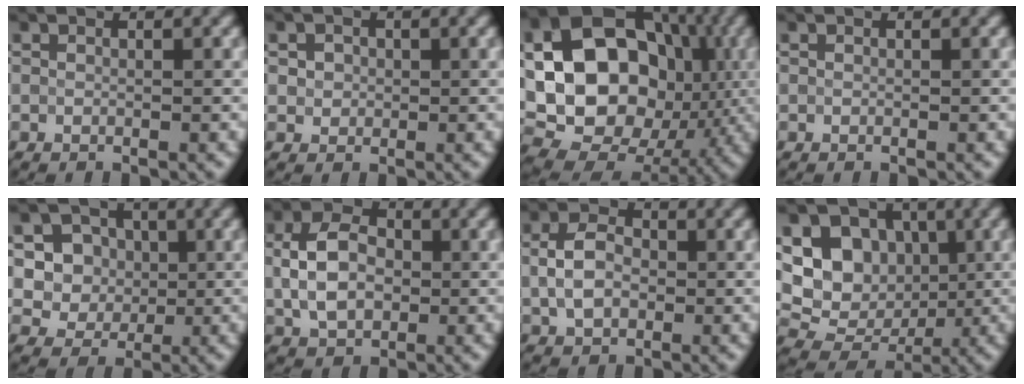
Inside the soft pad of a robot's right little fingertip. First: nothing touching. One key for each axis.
{"total": 2.2, "fx": 0.8, "fy": 1.8, "fz": 1.0, "tx": -0.015, "ty": 0.010, "tz": 0.008}
{"total": 20.2, "fx": 1.1, "fy": 16.5, "fz": 11.6, "tx": -0.208, "ty": 0.013, "tz": 0.008}
{"total": 0.0}
{"total": 5.3, "fx": 1.1, "fy": 4.7, "fz": 2.1, "tx": -0.037, "ty": 0.009, "tz": 0.017}
{"total": 6.0, "fx": 0.3, "fy": 4.2, "fz": 4.2, "tx": -0.087, "ty": 0.010, "tz": 0.001}
{"total": 4.2, "fx": 0.1, "fy": 3.0, "fz": 3.0, "tx": -0.067, "ty": 0.005, "tz": -0.004}
{"total": 9.7, "fx": 2.2, "fy": 8.0, "fz": 4.9, "tx": -0.087, "ty": 0.026, "tz": 0.018}